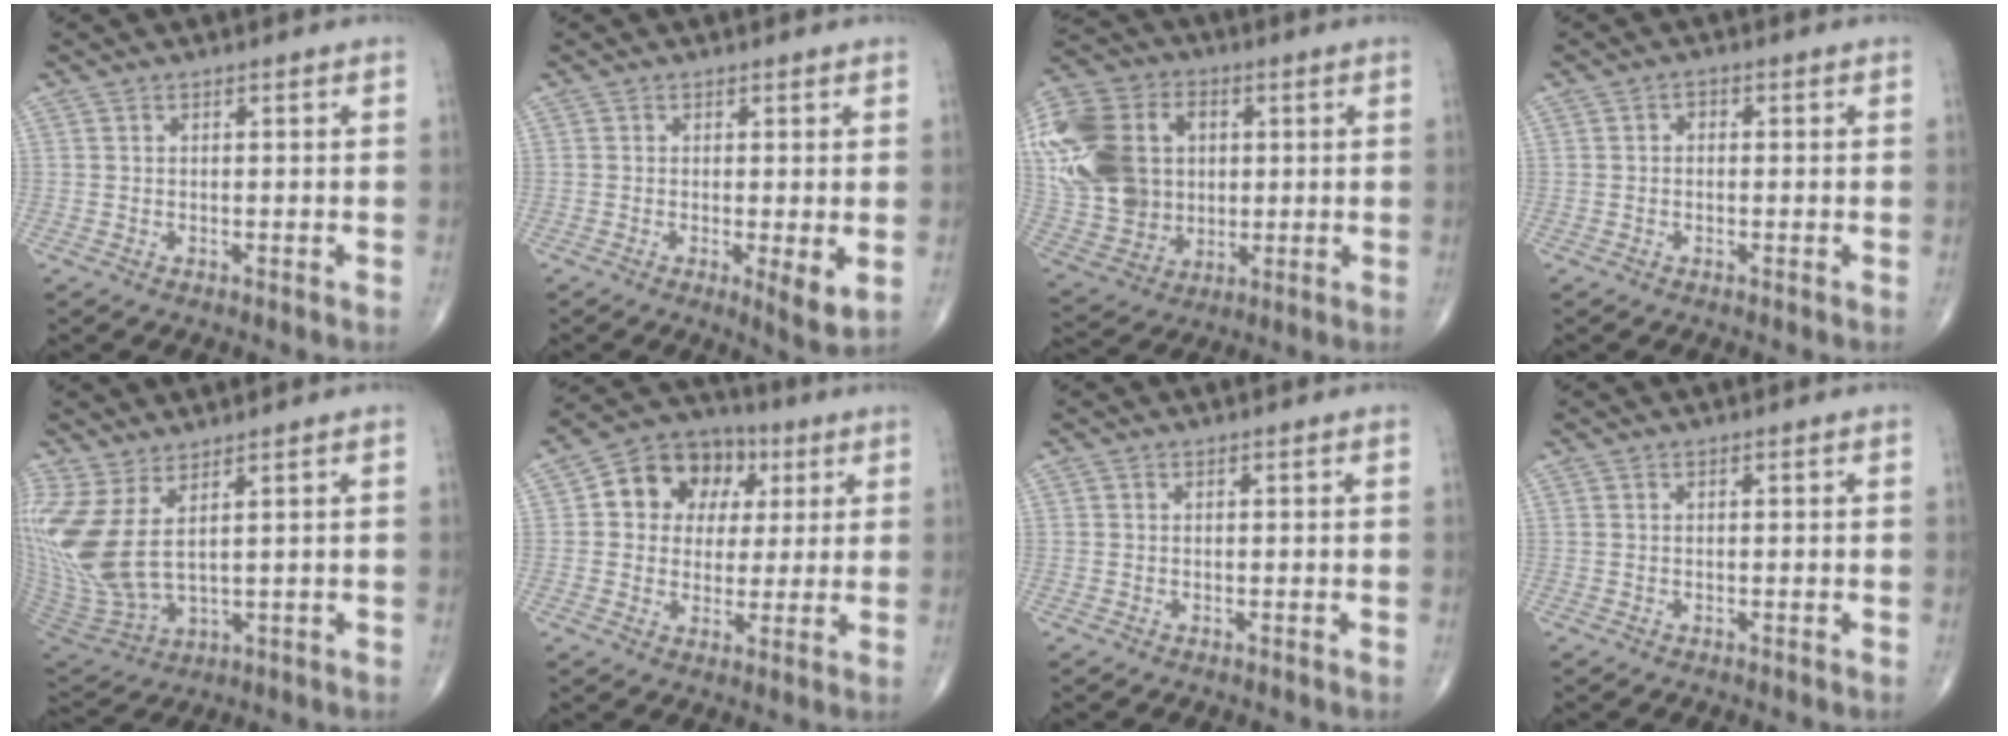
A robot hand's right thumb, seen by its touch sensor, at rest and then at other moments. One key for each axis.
{"total": 4.1, "fx": -0.4, "fy": 1.0, "fz": 3.9, "tx": -0.065, "ty": -0.015, "tz": -0.010}
{"total": 25.9, "fx": 4.1, "fy": 19.8, "fz": 16.2, "tx": -0.352, "ty": 0.024, "tz": 0.086}
{"total": 1.3, "fx": 0.0, "fy": 0.9, "fz": 0.8, "tx": -0.008, "ty": 0.007, "tz": -0.003}
{"total": 13.1, "fx": 3.8, "fy": 5.3, "fz": 11.4, "tx": -0.274, "ty": -0.028, "tz": 0.097}
{"total": 12.6, "fx": 3.4, "fy": 10.4, "fz": 6.3, "tx": -0.053, "ty": 0.007, "tz": 0.048}
{"total": 0.0}
{"total": 0.0}